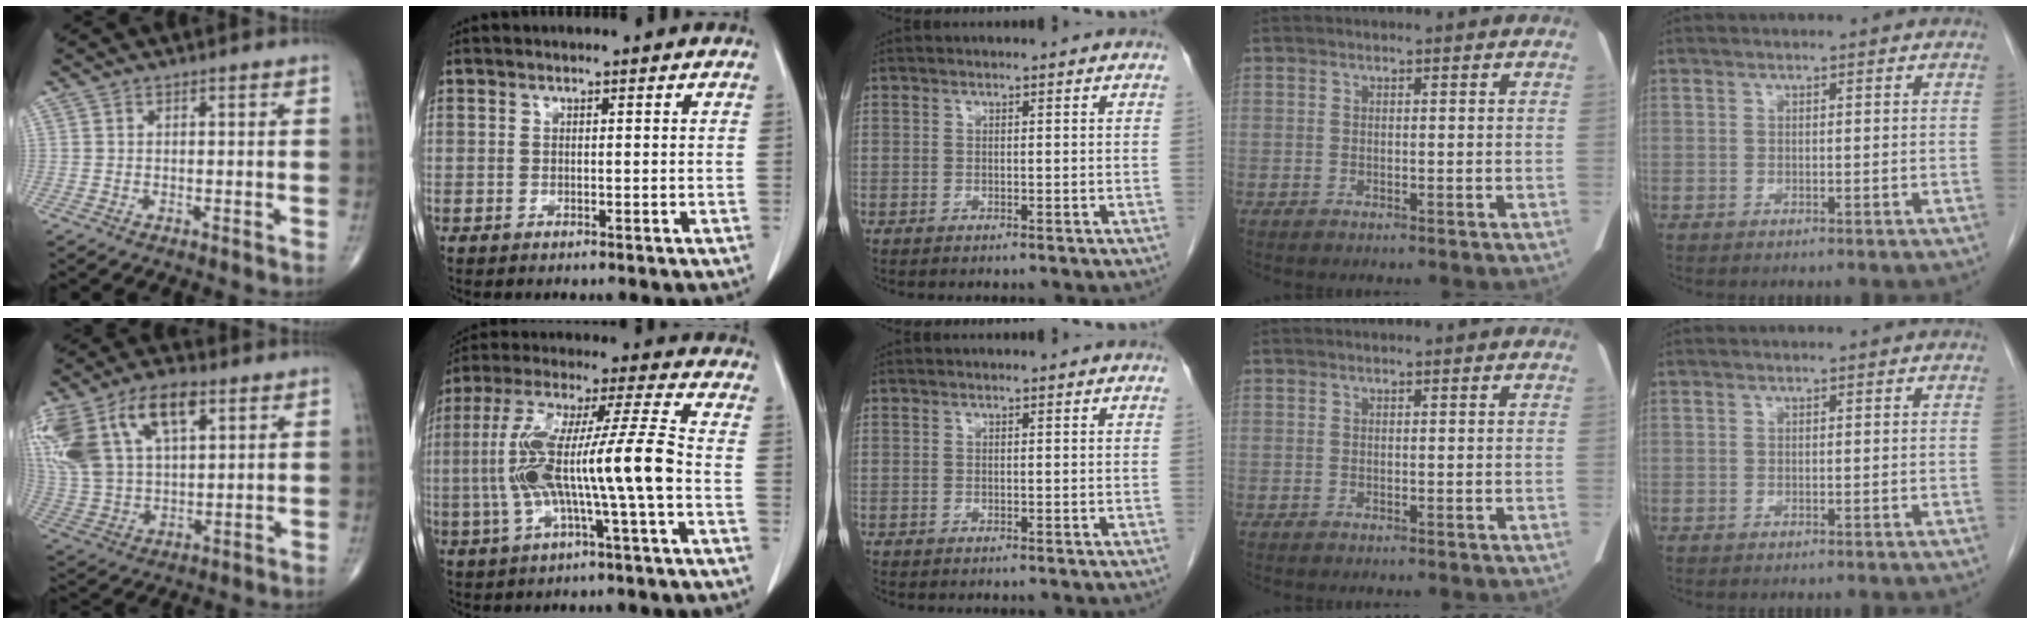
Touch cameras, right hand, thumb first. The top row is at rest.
{"thumb": {"total": 23.9, "force": [10.1, 13.2, 17.2], "torque": [-0.381, 0.022, 0.191]}, "index": {"total": 14.7, "force": [-2.5, 0.2, 14.5], "torque": [-0.286, 0.022, -0.045]}}